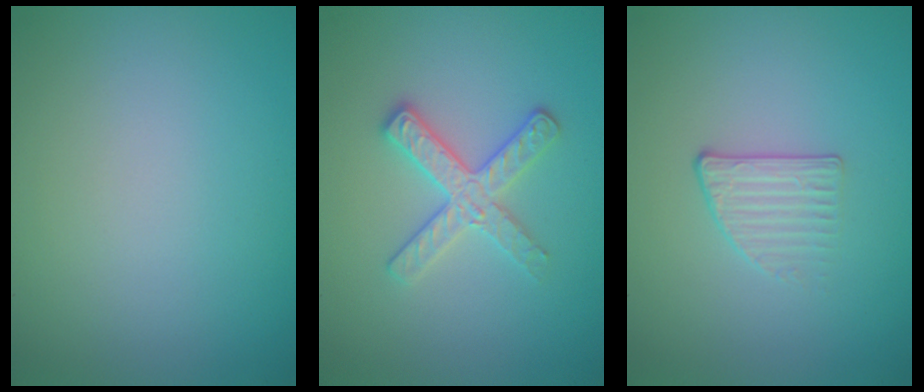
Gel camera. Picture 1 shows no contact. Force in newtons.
{"total": 3.1, "press": 2.9, "slide": 1.1}
{"total": 1.6, "press": 1.1, "slide": 1.1}